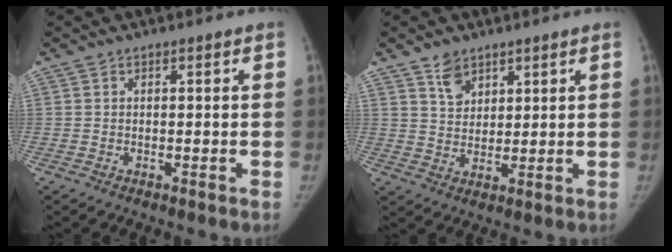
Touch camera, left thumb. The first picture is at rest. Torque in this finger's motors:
{"motor_torque": [-0.20, -0.08, 0.14, 0.07, 0.01]}